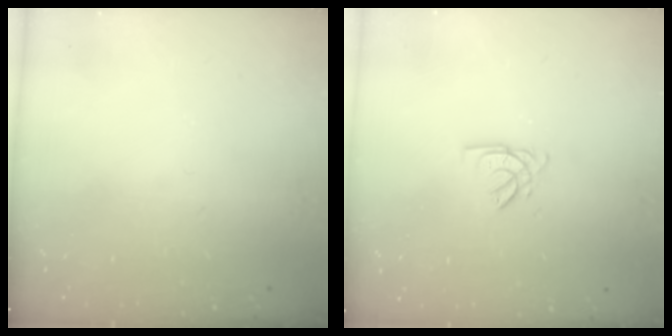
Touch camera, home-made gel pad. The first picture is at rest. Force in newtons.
{"total": 2.6, "press": 2.6, "slide": 0.1}